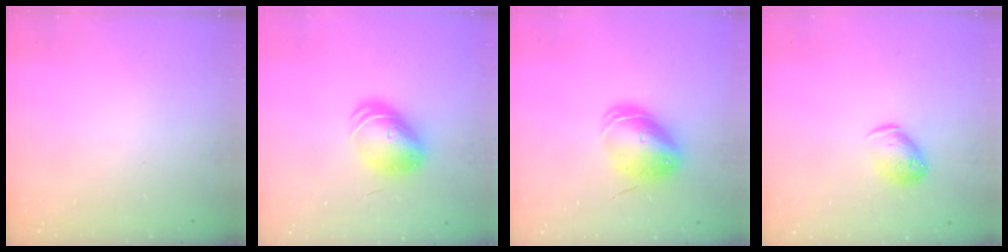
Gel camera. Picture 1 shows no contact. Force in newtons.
{"total": 9.6, "press": 9.6, "slide": 0.6}
{"total": 9.6, "press": 9.4, "slide": 2.0}
{"total": 8.2, "press": 8.1, "slide": 1.0}